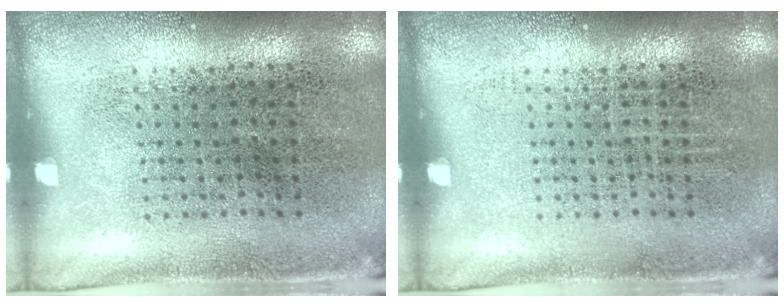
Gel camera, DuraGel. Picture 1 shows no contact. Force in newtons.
{"total": 0.0}